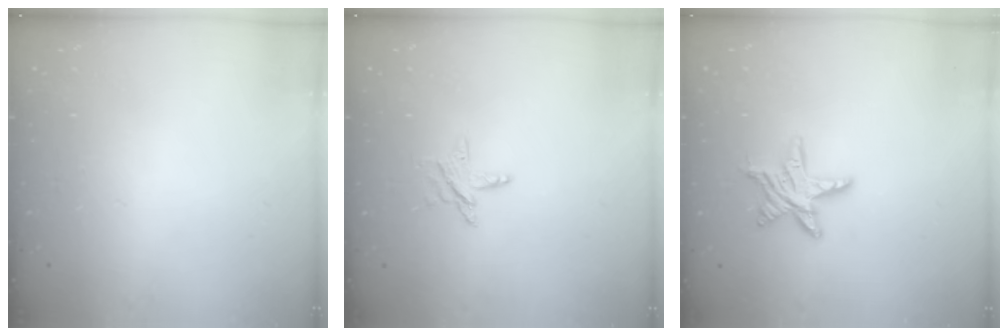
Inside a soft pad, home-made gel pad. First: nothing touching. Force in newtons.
{"total": 5.1, "press": 5.1, "slide": 0.3}
{"total": 9.8, "press": 9.8, "slide": 0.6}